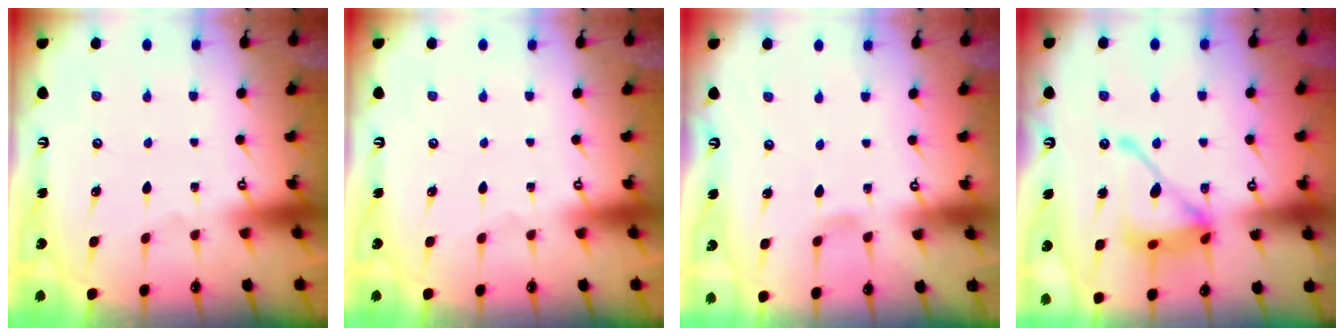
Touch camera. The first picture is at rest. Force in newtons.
{"total": 0.0}
{"total": 2.9, "press": 2.9, "slide": 0.3}
{"total": 16.1, "press": 16.0, "slide": 1.6}